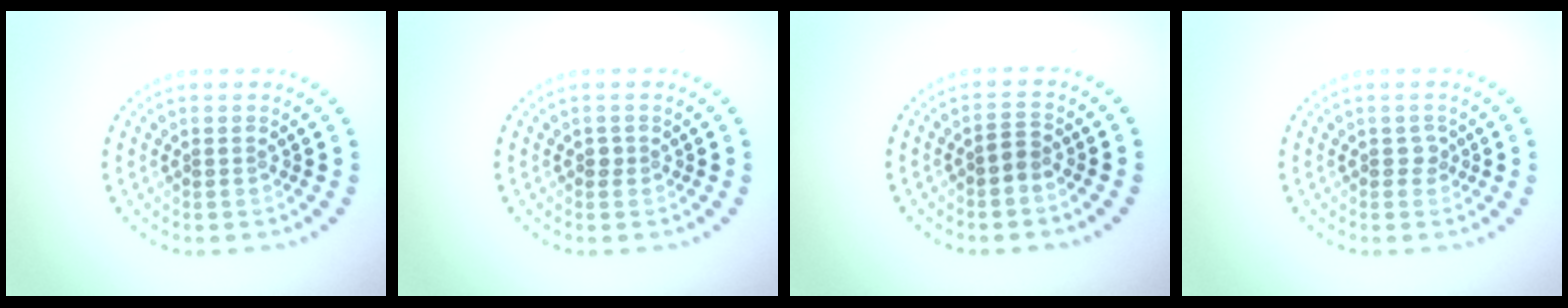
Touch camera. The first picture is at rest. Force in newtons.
{"total": 0.6, "press": 0.4, "slide": 0.4}
{"total": 1.2, "press": 1.0, "slide": 0.7}
{"total": 0.9, "press": 0.6, "slide": 0.6}